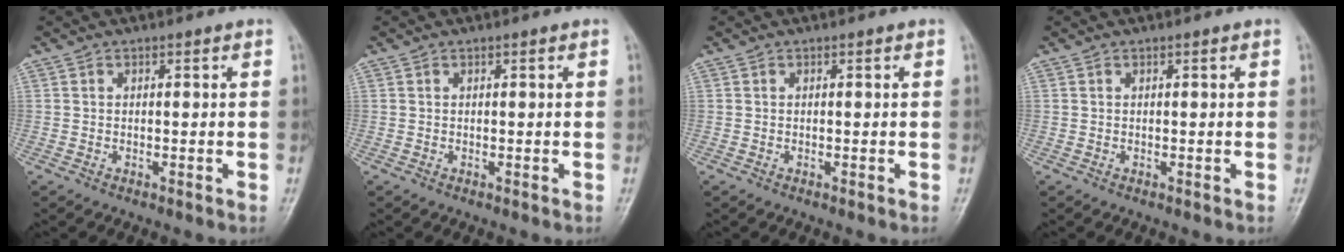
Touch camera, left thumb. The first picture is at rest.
{"total": 0.0}
{"total": 0.0}
{"total": 0.0}